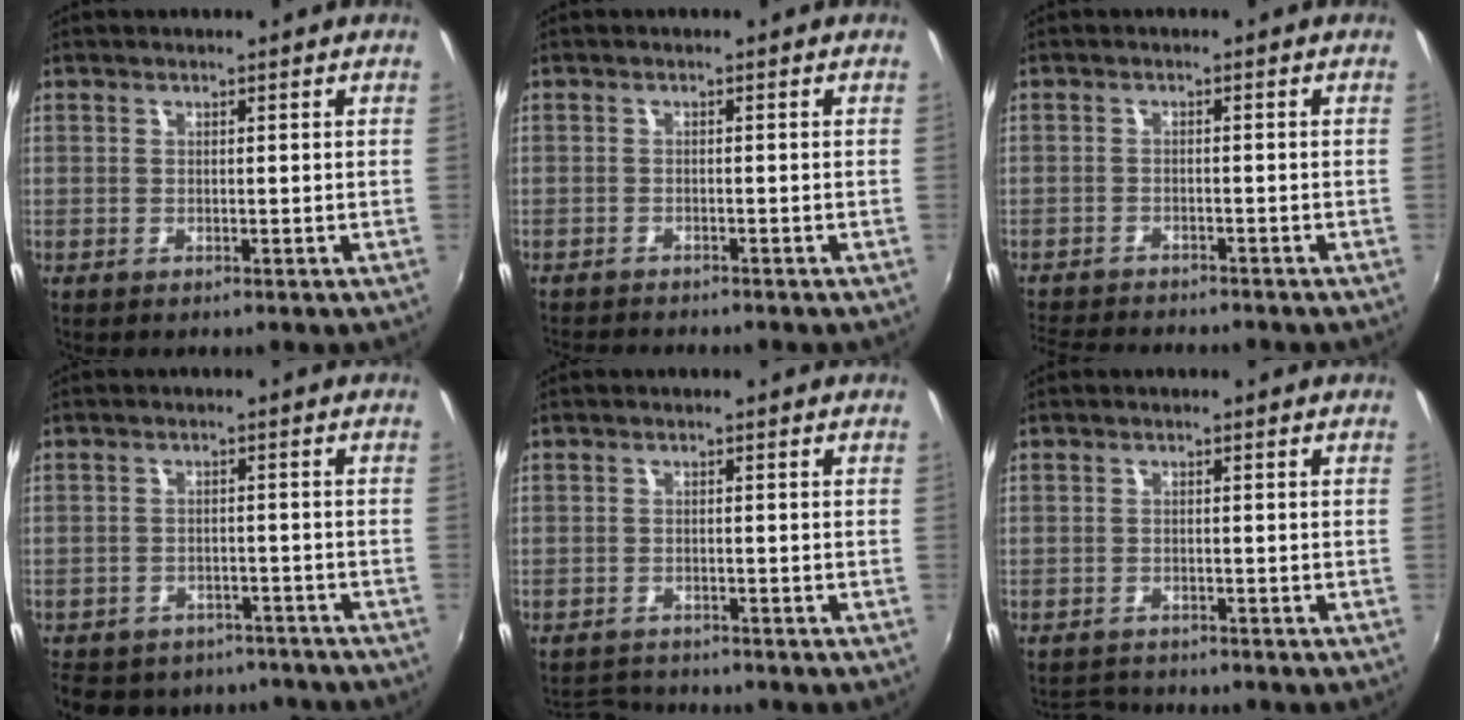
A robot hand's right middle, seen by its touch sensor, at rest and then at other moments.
{"total": 4.2, "force": [-4.0, 0.4, 1.1], "torque": [-0.033, -0.015, -0.068]}
{"total": 8.8, "force": [-8.2, 1.6, 2.9], "torque": [-0.079, -0.015, -0.133]}
{"total": 15.2, "force": [-12.4, 7.2, 5.1], "torque": [-0.120, 0.007, -0.158]}
{"total": 3.7, "force": [-3.6, 0.9, 0.2], "torque": [-0.017, 0.000, -0.065]}
{"total": 3.4, "force": [-3.3, 0.9, 0.3], "torque": [-0.016, -0.001, -0.058]}